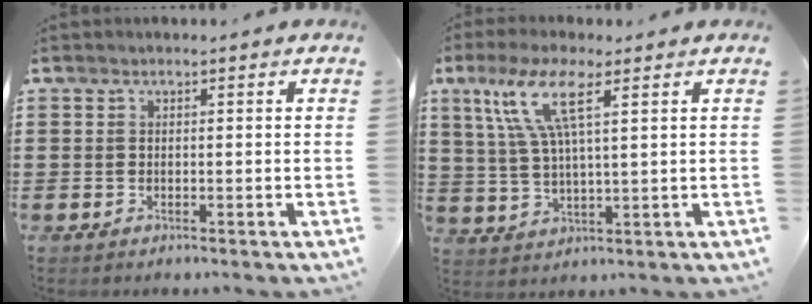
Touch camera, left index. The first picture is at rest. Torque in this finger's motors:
{"motor_torque": [1.51, 0.63, 0.89, 0.13]}